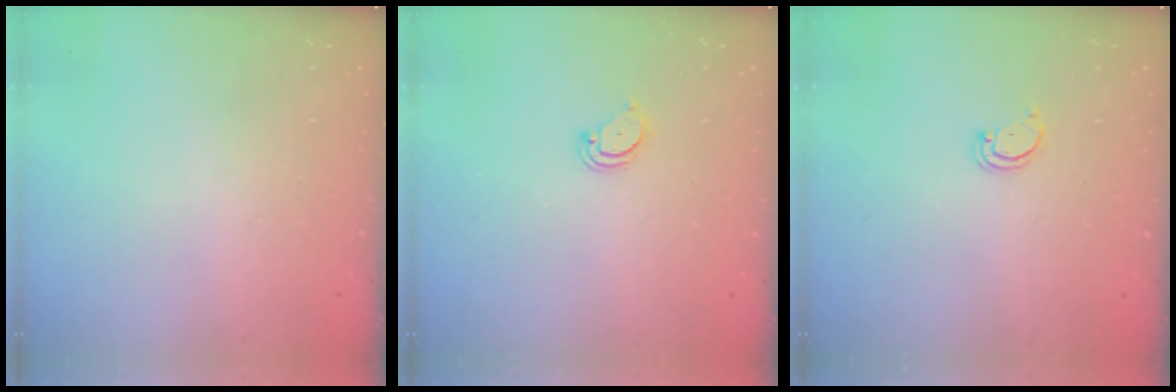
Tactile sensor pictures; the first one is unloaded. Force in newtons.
{"total": 2.1, "press": 2.1, "slide": 0.2}
{"total": 1.5, "press": 1.5, "slide": 0.1}